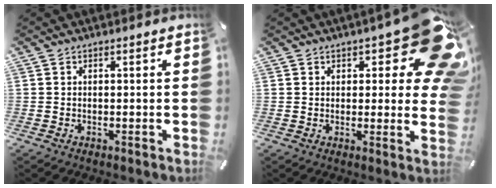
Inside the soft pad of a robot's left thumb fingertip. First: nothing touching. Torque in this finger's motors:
{"motor_torque": [2.07, 2.06, 0.39, -0.17, 0.10]}